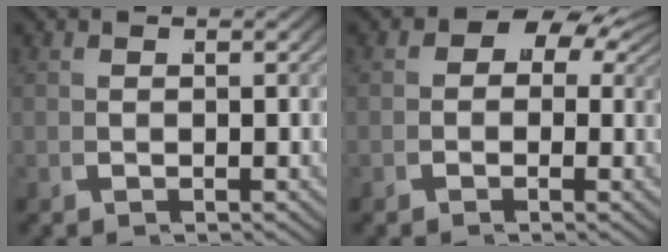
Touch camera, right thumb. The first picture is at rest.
{"total": 5.3, "force": [1.8, 3.7, 3.3], "torque": [-0.056, 0.004, 0.022]}